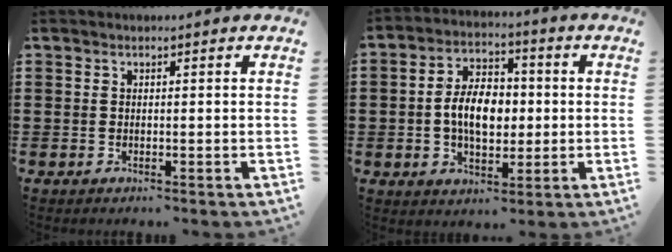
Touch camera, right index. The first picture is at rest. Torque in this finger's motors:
{"motor_torque": [1.53, -0.61, 0.36, 0.21]}